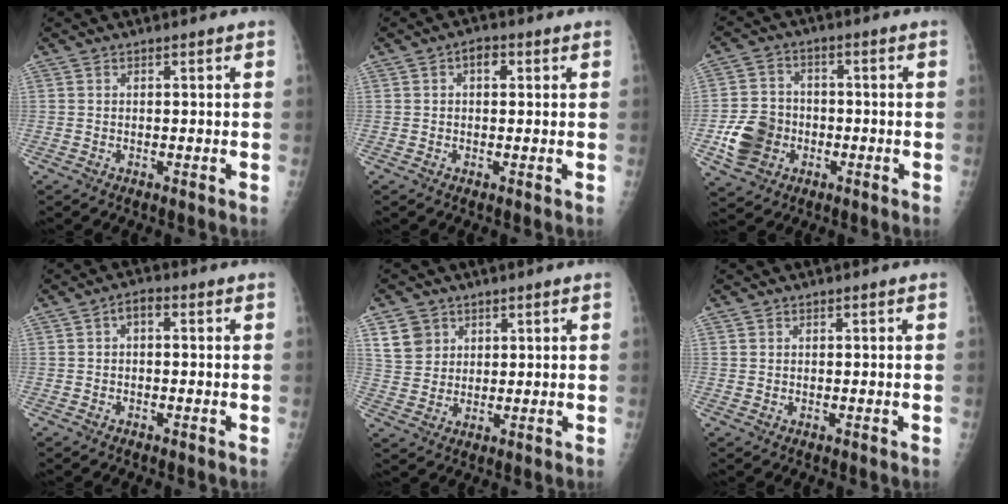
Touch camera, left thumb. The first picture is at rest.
{"total": 2.6, "force": [0.7, 1.7, 1.9], "torque": [-0.017, 0.007, 0.006]}
{"total": 9.5, "force": [-2.8, 8.0, 4.4], "torque": [-0.066, 0.015, -0.050]}
{"total": 2.5, "force": [0.2, 1.4, 2.0], "torque": [-0.025, 0.009, -0.004]}
{"total": 6.0, "force": [3.0, 5.0, 1.7], "torque": [-0.010, -0.015, 0.061]}
{"total": 0.5, "force": [0.3, 0.5, 0.1], "torque": [0.005, 0.001, 0.005]}